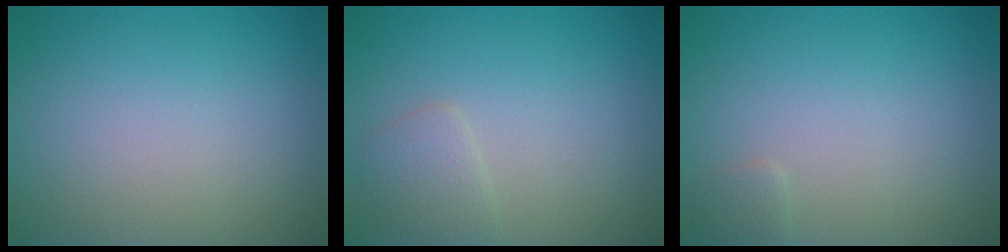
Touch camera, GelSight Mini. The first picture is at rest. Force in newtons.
{"total": 1.7, "press": 1.7, "slide": 0.1}
{"total": 0.8, "press": 0.8, "slide": 0.0}